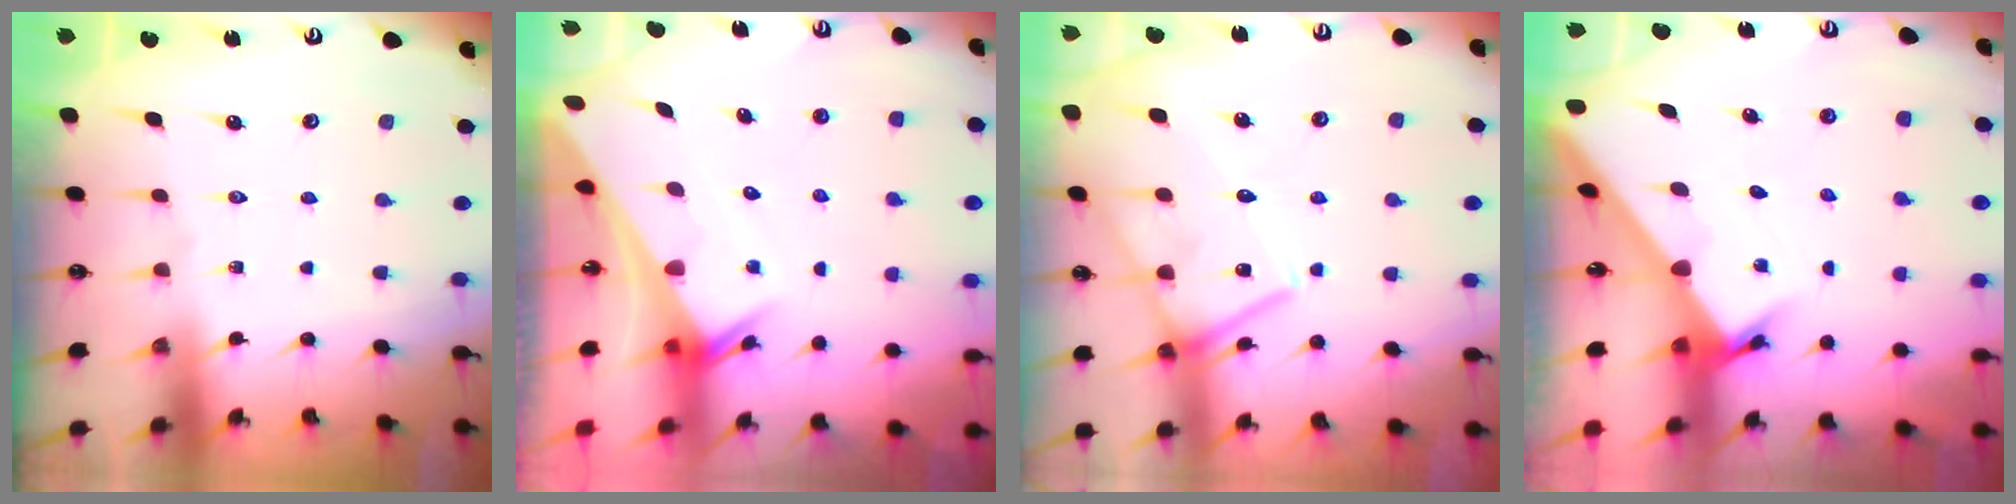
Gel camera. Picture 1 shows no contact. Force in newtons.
{"total": 2.4, "press": 2.4, "slide": 0.2}
{"total": 15.5, "press": 15.5, "slide": 1.1}
{"total": 2.6, "press": 2.6, "slide": 0.2}